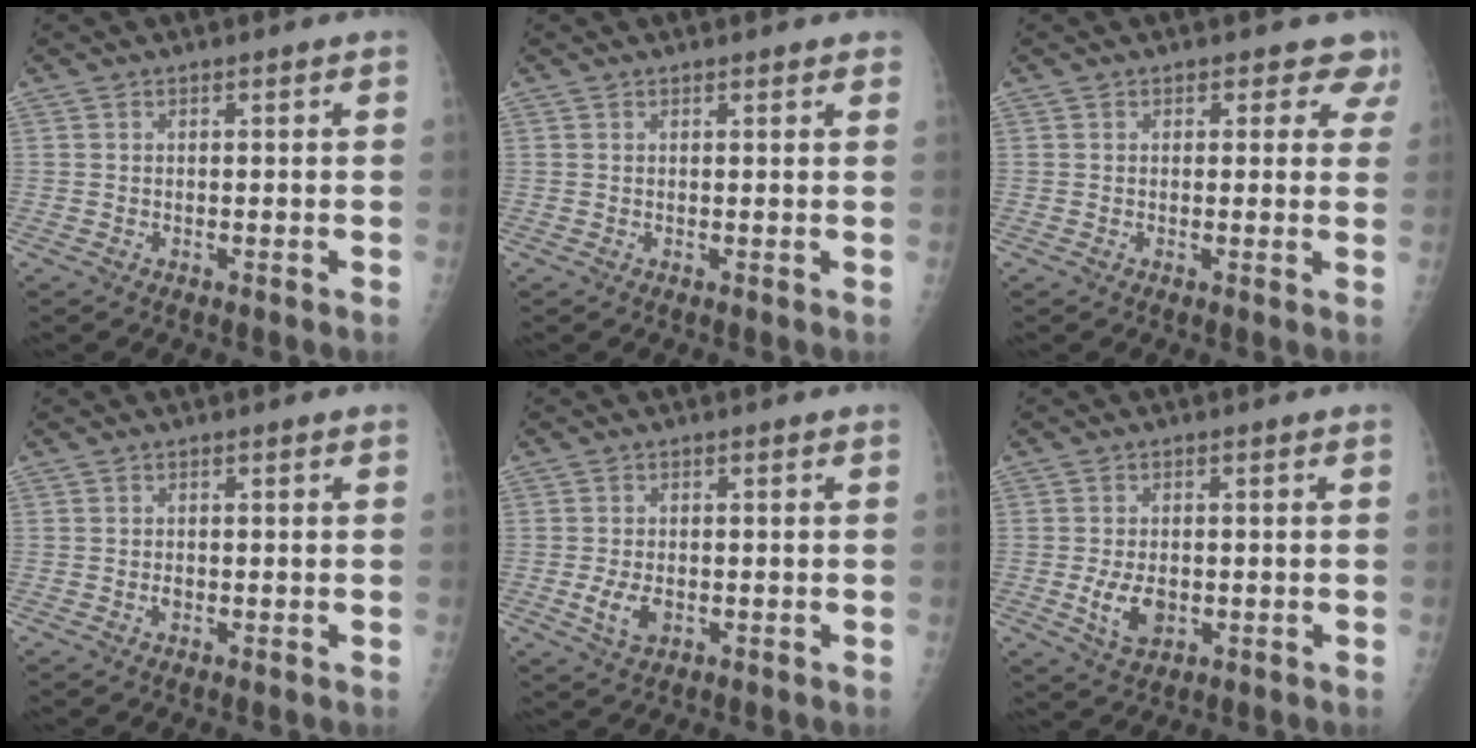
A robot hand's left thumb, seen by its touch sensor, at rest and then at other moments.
{"total": 1.4, "force": [1.1, 0.6, 0.7], "torque": [0.000, -0.002, 0.009]}
{"total": 4.2, "force": [3.0, 2.8, 1.0], "torque": [0.030, -0.013, 0.017]}
{"total": 1.1, "force": [-0.2, 0.8, 0.7], "torque": [-0.007, 0.001, -0.005]}
{"total": 4.5, "force": [-1.1, 2.8, 3.4], "torque": [-0.063, -0.004, -0.016]}
{"total": 6.0, "force": [-1.2, 3.8, 4.5], "torque": [-0.075, -0.006, -0.016]}